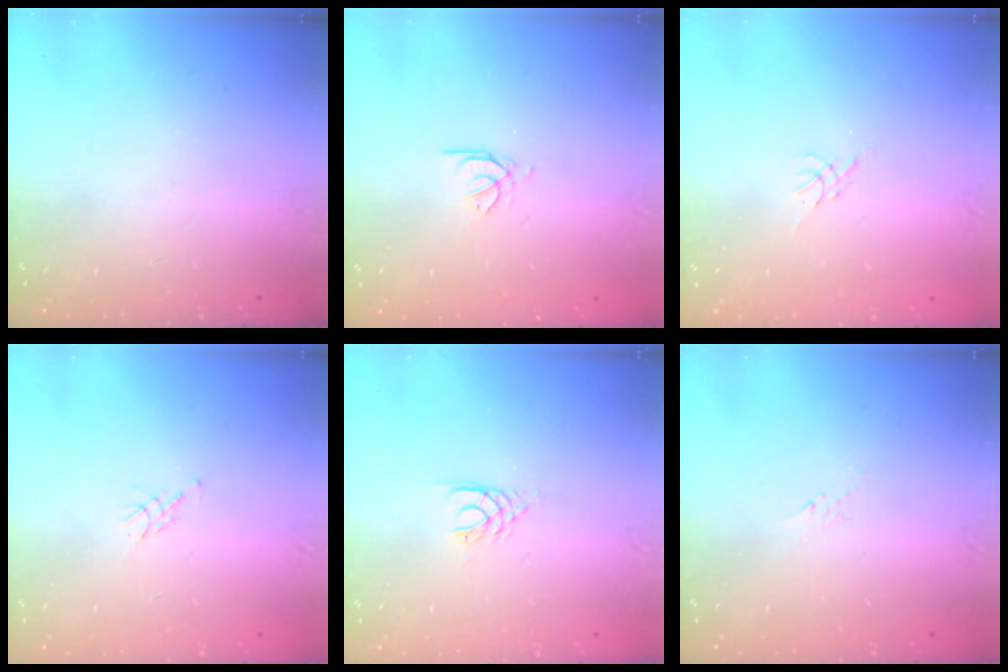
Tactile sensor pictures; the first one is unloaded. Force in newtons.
{"total": 0.9, "press": 0.8, "slide": 0.4}
{"total": 0.0}
{"total": 4.8, "press": 4.8, "slide": 0.7}
{"total": 3.2, "press": 3.2, "slide": 0.4}
{"total": 2.8, "press": 2.7, "slide": 0.6}